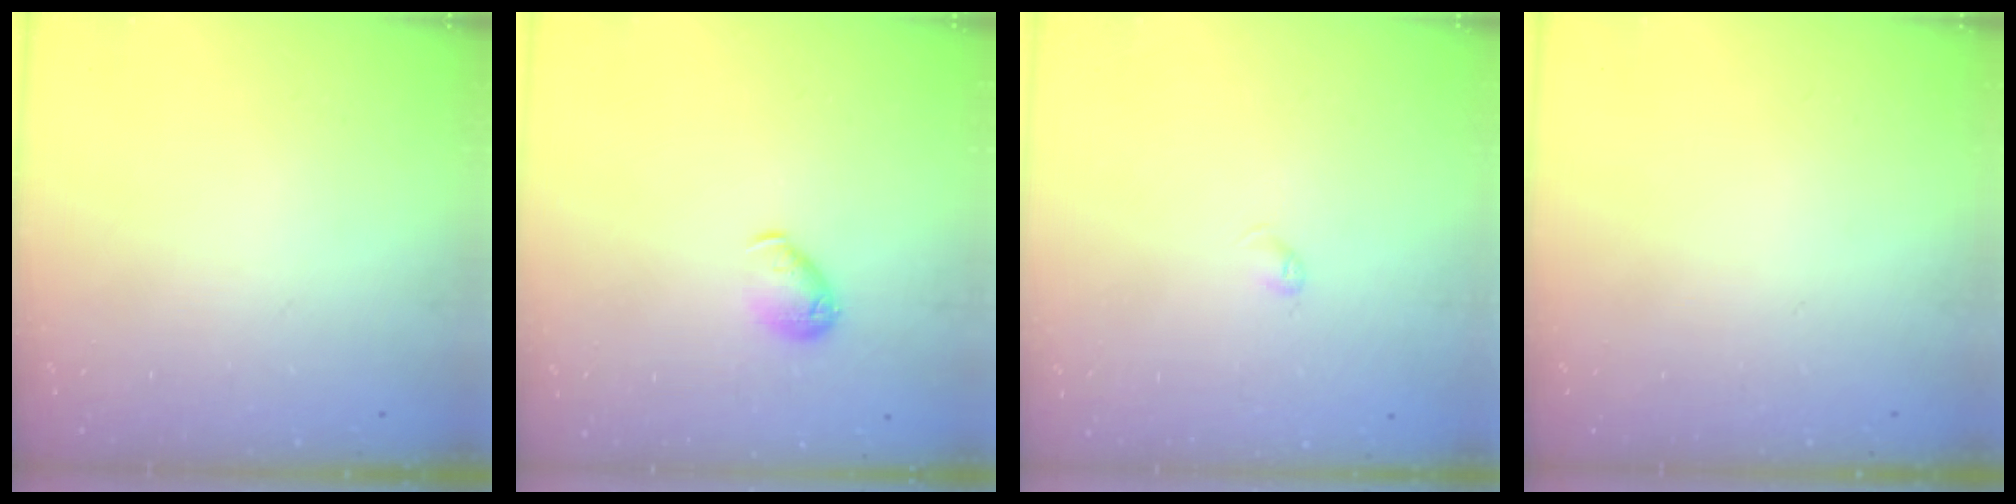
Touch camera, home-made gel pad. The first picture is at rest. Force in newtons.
{"total": 6.9, "press": 6.8, "slide": 1.1}
{"total": 2.7, "press": 2.6, "slide": 0.4}
{"total": 0.0}